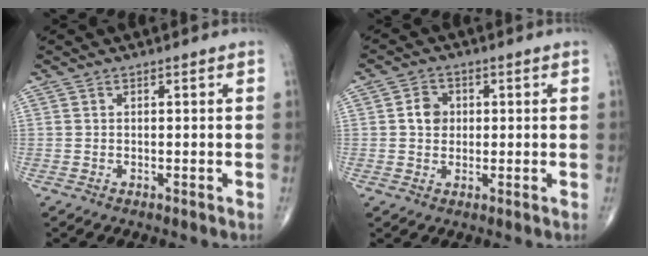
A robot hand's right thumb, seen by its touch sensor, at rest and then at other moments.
{"total": 4.2, "force": [0.5, 3.6, 2.2], "torque": [-0.021, 0.006, 0.004]}